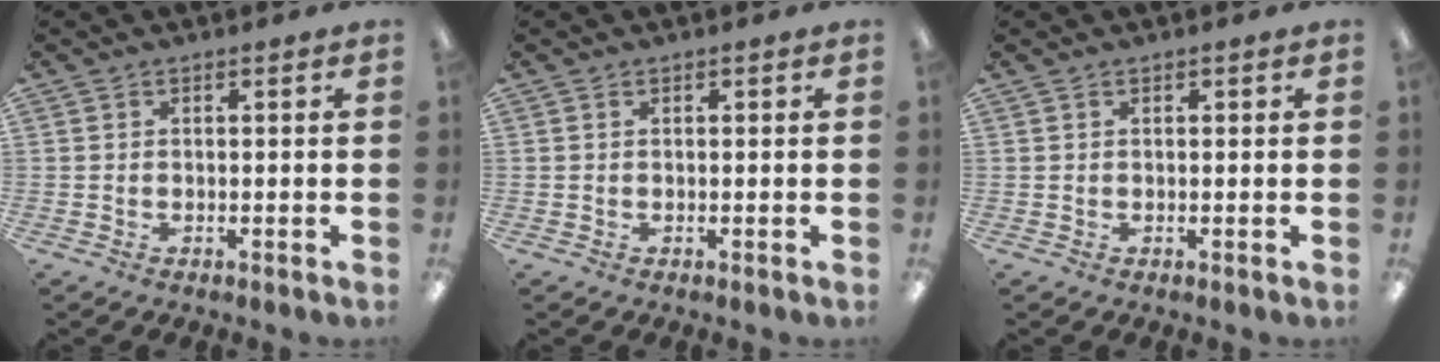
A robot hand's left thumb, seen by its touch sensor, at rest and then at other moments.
{"total": 0.0}
{"total": 0.6, "force": [0.3, 0.3, 0.4], "torque": [-0.009, 0.003, 0.006]}